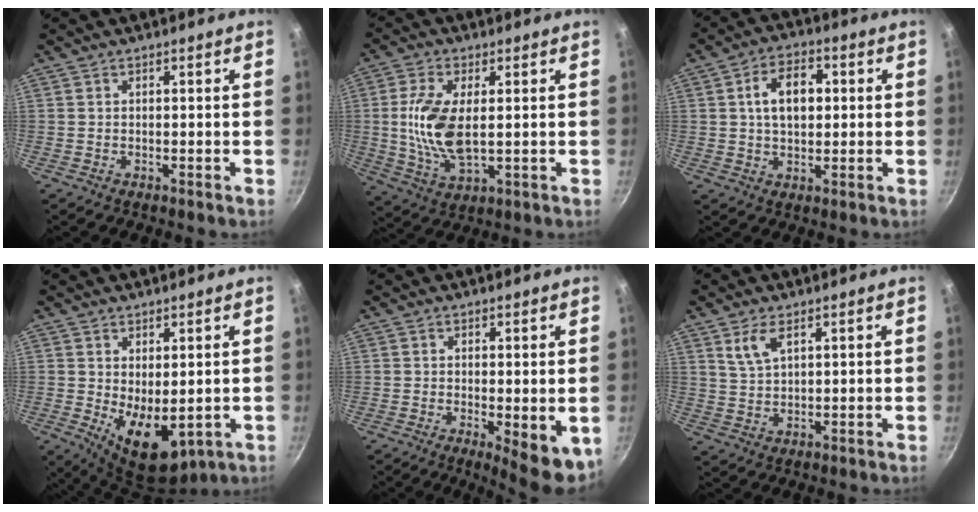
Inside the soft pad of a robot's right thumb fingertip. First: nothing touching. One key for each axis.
{"total": 11.9, "fx": 0.7, "fy": 5.6, "fz": 10.5, "tx": -0.220, "ty": -0.013, "tz": 0.021}
{"total": 9.0, "fx": 1.5, "fy": 5.6, "fz": 6.8, "tx": -0.100, "ty": 0.011, "tz": 0.023}
{"total": 10.3, "fx": -1.3, "fy": 5.2, "fz": 8.8, "tx": -0.125, "ty": -0.014, "tz": 0.008}
{"total": 7.7, "fx": -2.2, "fy": 2.4, "fz": 7.0, "tx": -0.091, "ty": -0.021, "tz": -0.027}
{"total": 4.4, "fx": 2.4, "fy": 1.9, "fz": 3.1, "tx": -0.061, "ty": -0.010, "tz": 0.054}